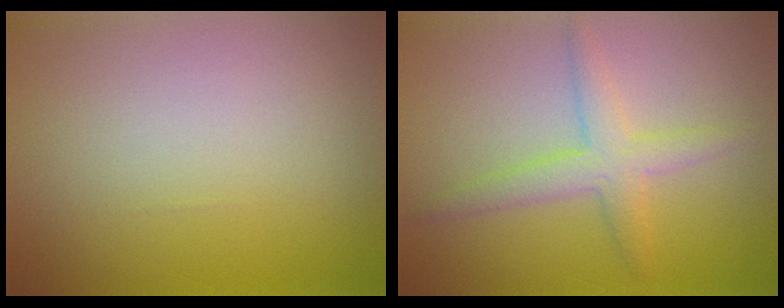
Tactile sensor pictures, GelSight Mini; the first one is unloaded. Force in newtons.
{"total": 2.9, "press": 2.9, "slide": 0.0}